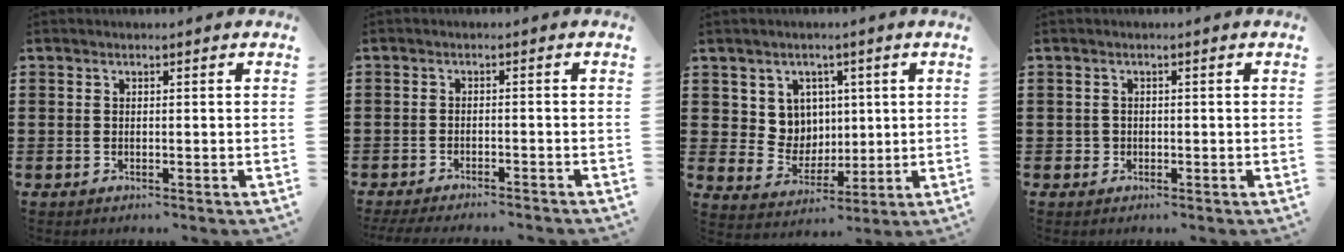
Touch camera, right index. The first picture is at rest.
{"total": 2.2, "force": [-2.1, -0.1, 0.5], "torque": [-0.009, -0.002, -0.043]}
{"total": 6.6, "force": [2.6, 5.9, 1.4], "torque": [-0.051, -0.001, 0.050]}
{"total": 1.0, "force": [-0.2, 1.0, 0.2], "torque": [-0.006, 0.005, -0.006]}